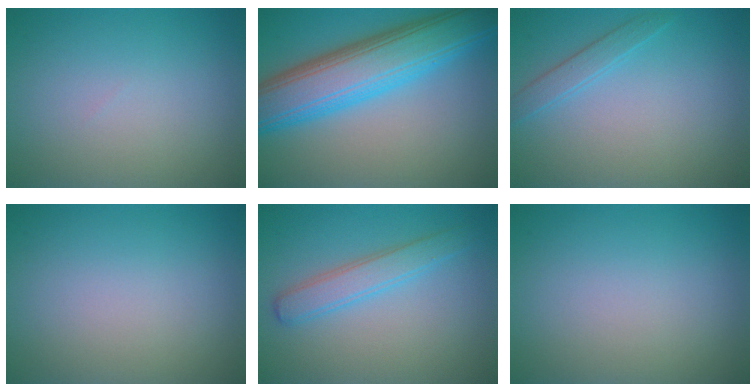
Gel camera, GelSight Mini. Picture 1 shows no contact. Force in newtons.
{"total": 9.9, "press": 9.9, "slide": 0.2}
{"total": 1.6, "press": 1.6, "slide": 0.1}
{"total": 0.0}
{"total": 2.8, "press": 2.8, "slide": 0.1}
{"total": 0.0}